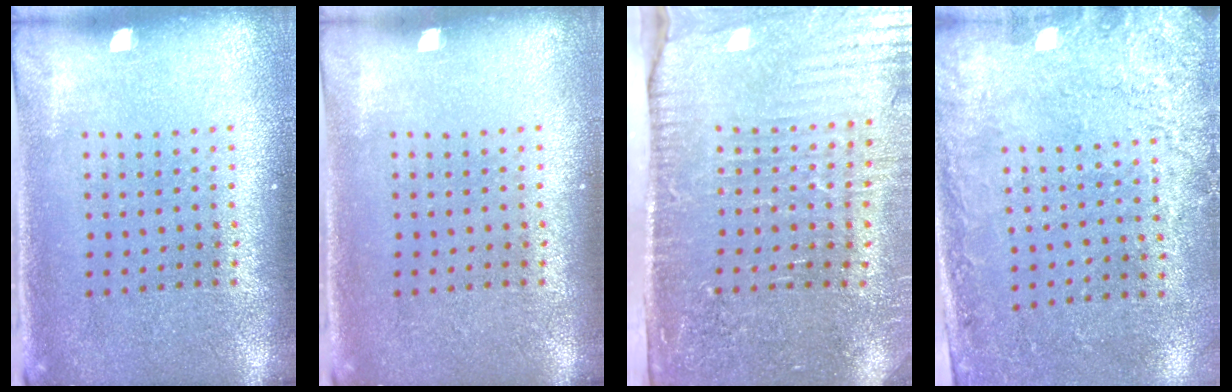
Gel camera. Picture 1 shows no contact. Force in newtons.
{"total": 0.0}
{"total": 4.2, "press": 3.7, "slide": 2.1}
{"total": 2.7, "press": 2.0, "slide": 1.8}